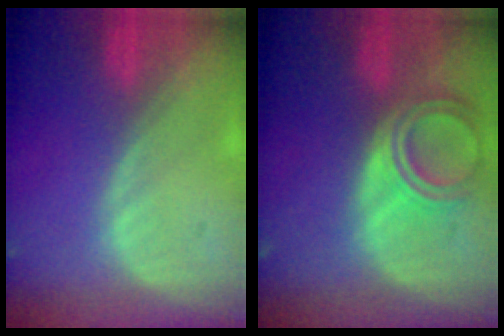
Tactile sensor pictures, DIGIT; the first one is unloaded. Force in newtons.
{"total": 6.6, "press": 5.9, "slide": 2.9}